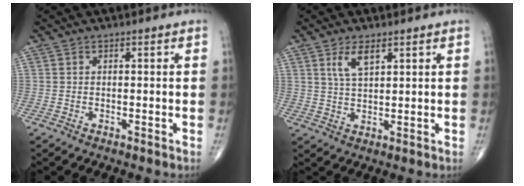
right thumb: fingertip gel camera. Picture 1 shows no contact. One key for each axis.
{"total": 4.6, "fx": 2.4, "fy": 1.8, "fz": 3.5, "tx": -0.064, "ty": -0.010, "tz": 0.050}